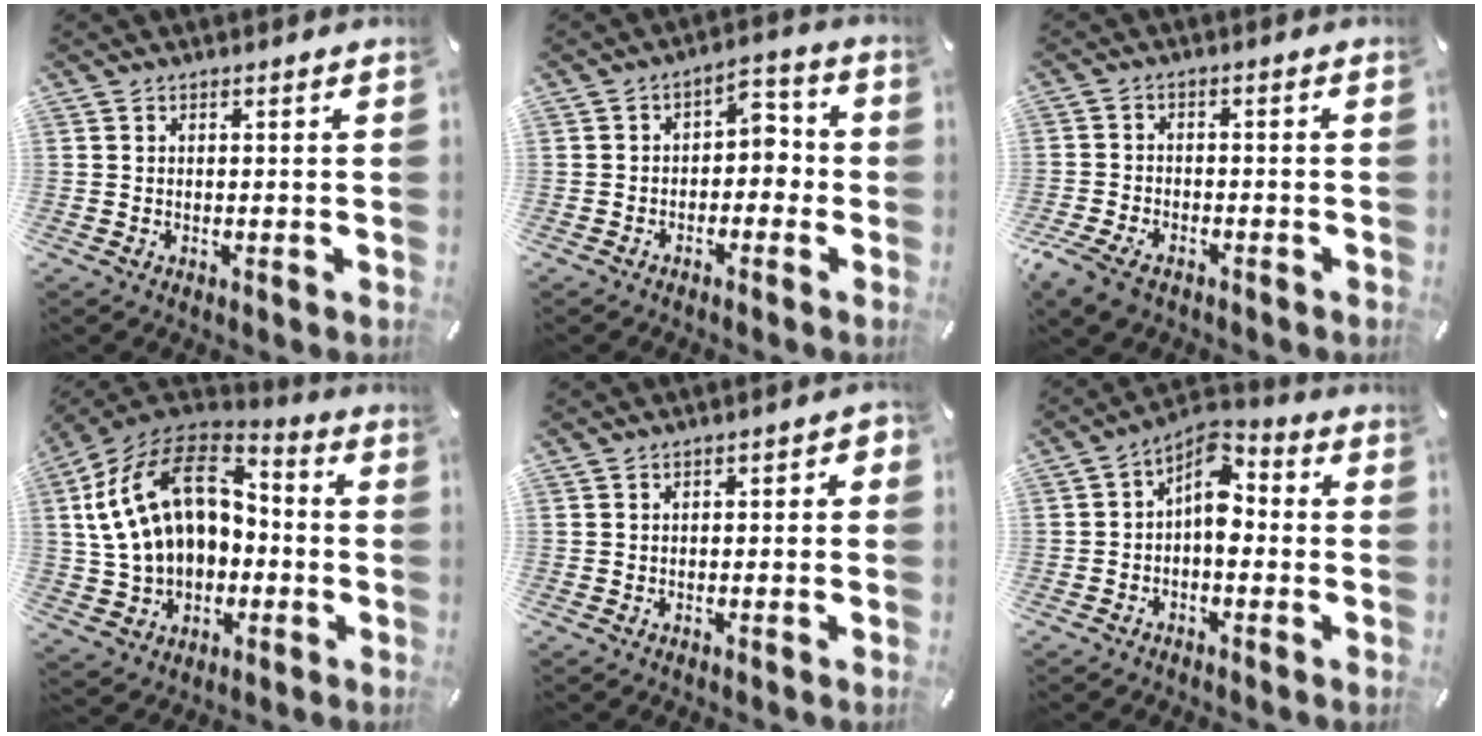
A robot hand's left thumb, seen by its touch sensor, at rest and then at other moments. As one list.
[{"total": 4.8, "force": [-1.7, 3.5, 2.7], "torque": [-0.029, 0.003, -0.042]}, {"total": 6.1, "force": [-4.1, 3.4, 3.1], "torque": [-0.079, 0.010, -0.080]}, {"total": 21.4, "force": [3.7, 15.6, 14.2], "torque": [-0.279, -0.003, 0.066]}, {"total": 2.3, "force": [-1.4, 1.1, 1.4], "torque": [-0.024, 0.011, -0.027]}, {"total": 7.5, "force": [-0.1, 4.7, 5.8], "torque": [-0.092, -0.017, -0.007]}]